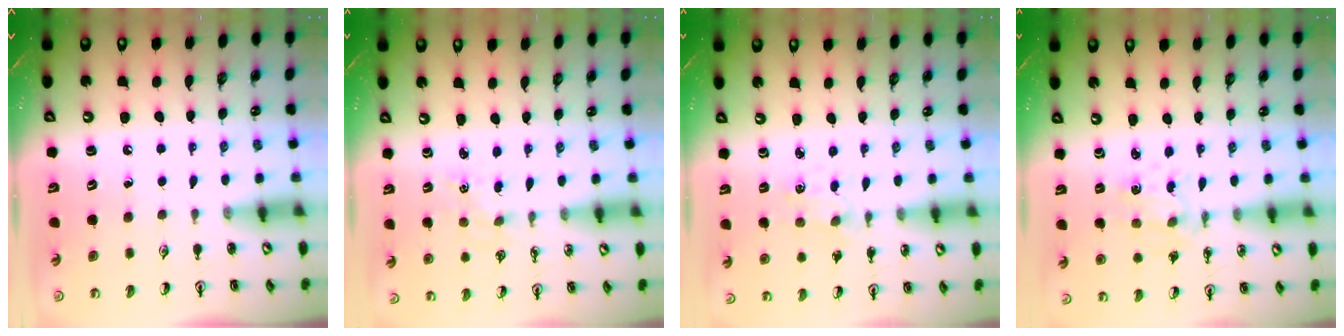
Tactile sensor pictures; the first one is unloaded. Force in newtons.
{"total": 2.6, "press": 2.6, "slide": 0.4}
{"total": 0.7, "press": 0.7, "slide": 0.2}
{"total": 2.0, "press": 2.0, "slide": 0.3}